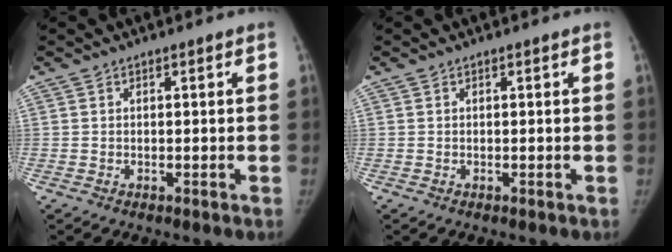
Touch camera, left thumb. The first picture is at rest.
{"total": 0.0}